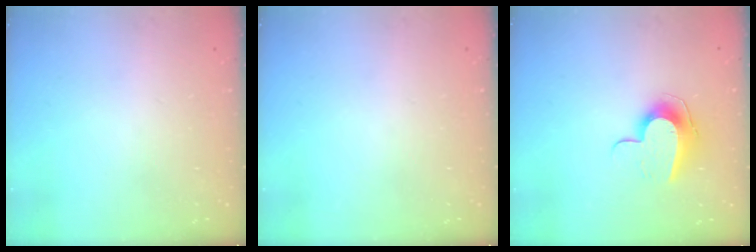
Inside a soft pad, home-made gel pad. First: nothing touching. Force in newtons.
{"total": 0.0}
{"total": 9.7, "press": 9.7, "slide": 1.0}